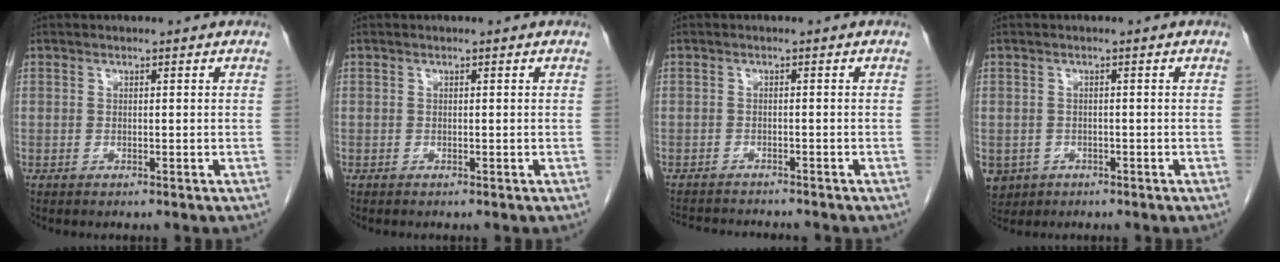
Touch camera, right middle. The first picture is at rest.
{"total": 0.0}
{"total": 7.0, "force": [-6.7, 0.8, 1.8], "torque": [-0.024, -0.003, -0.098]}
{"total": 5.5, "force": [-2.6, 4.6, 1.4], "torque": [-0.034, -0.001, -0.035]}